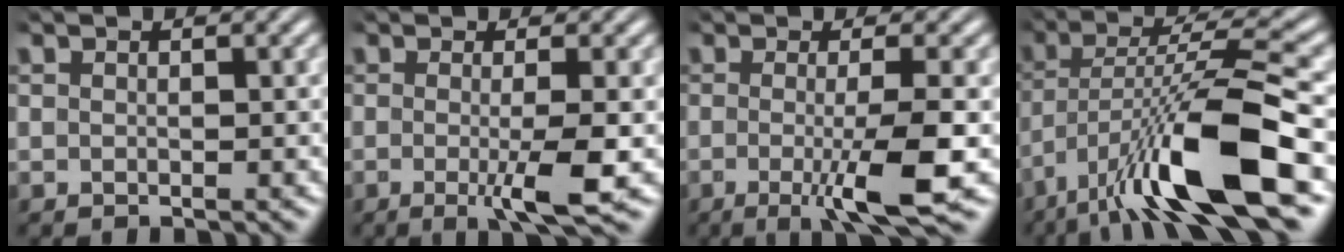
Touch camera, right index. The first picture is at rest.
{"total": 4.0, "force": [-0.9, 0.4, 3.9], "torque": [-0.062, -0.015, -0.009]}
{"total": 5.3, "force": [-1.6, 0.7, 5.0], "torque": [-0.080, -0.018, -0.018]}
{"total": 8.0, "force": [-1.3, 2.6, 7.5], "torque": [-0.143, -0.014, -0.001]}